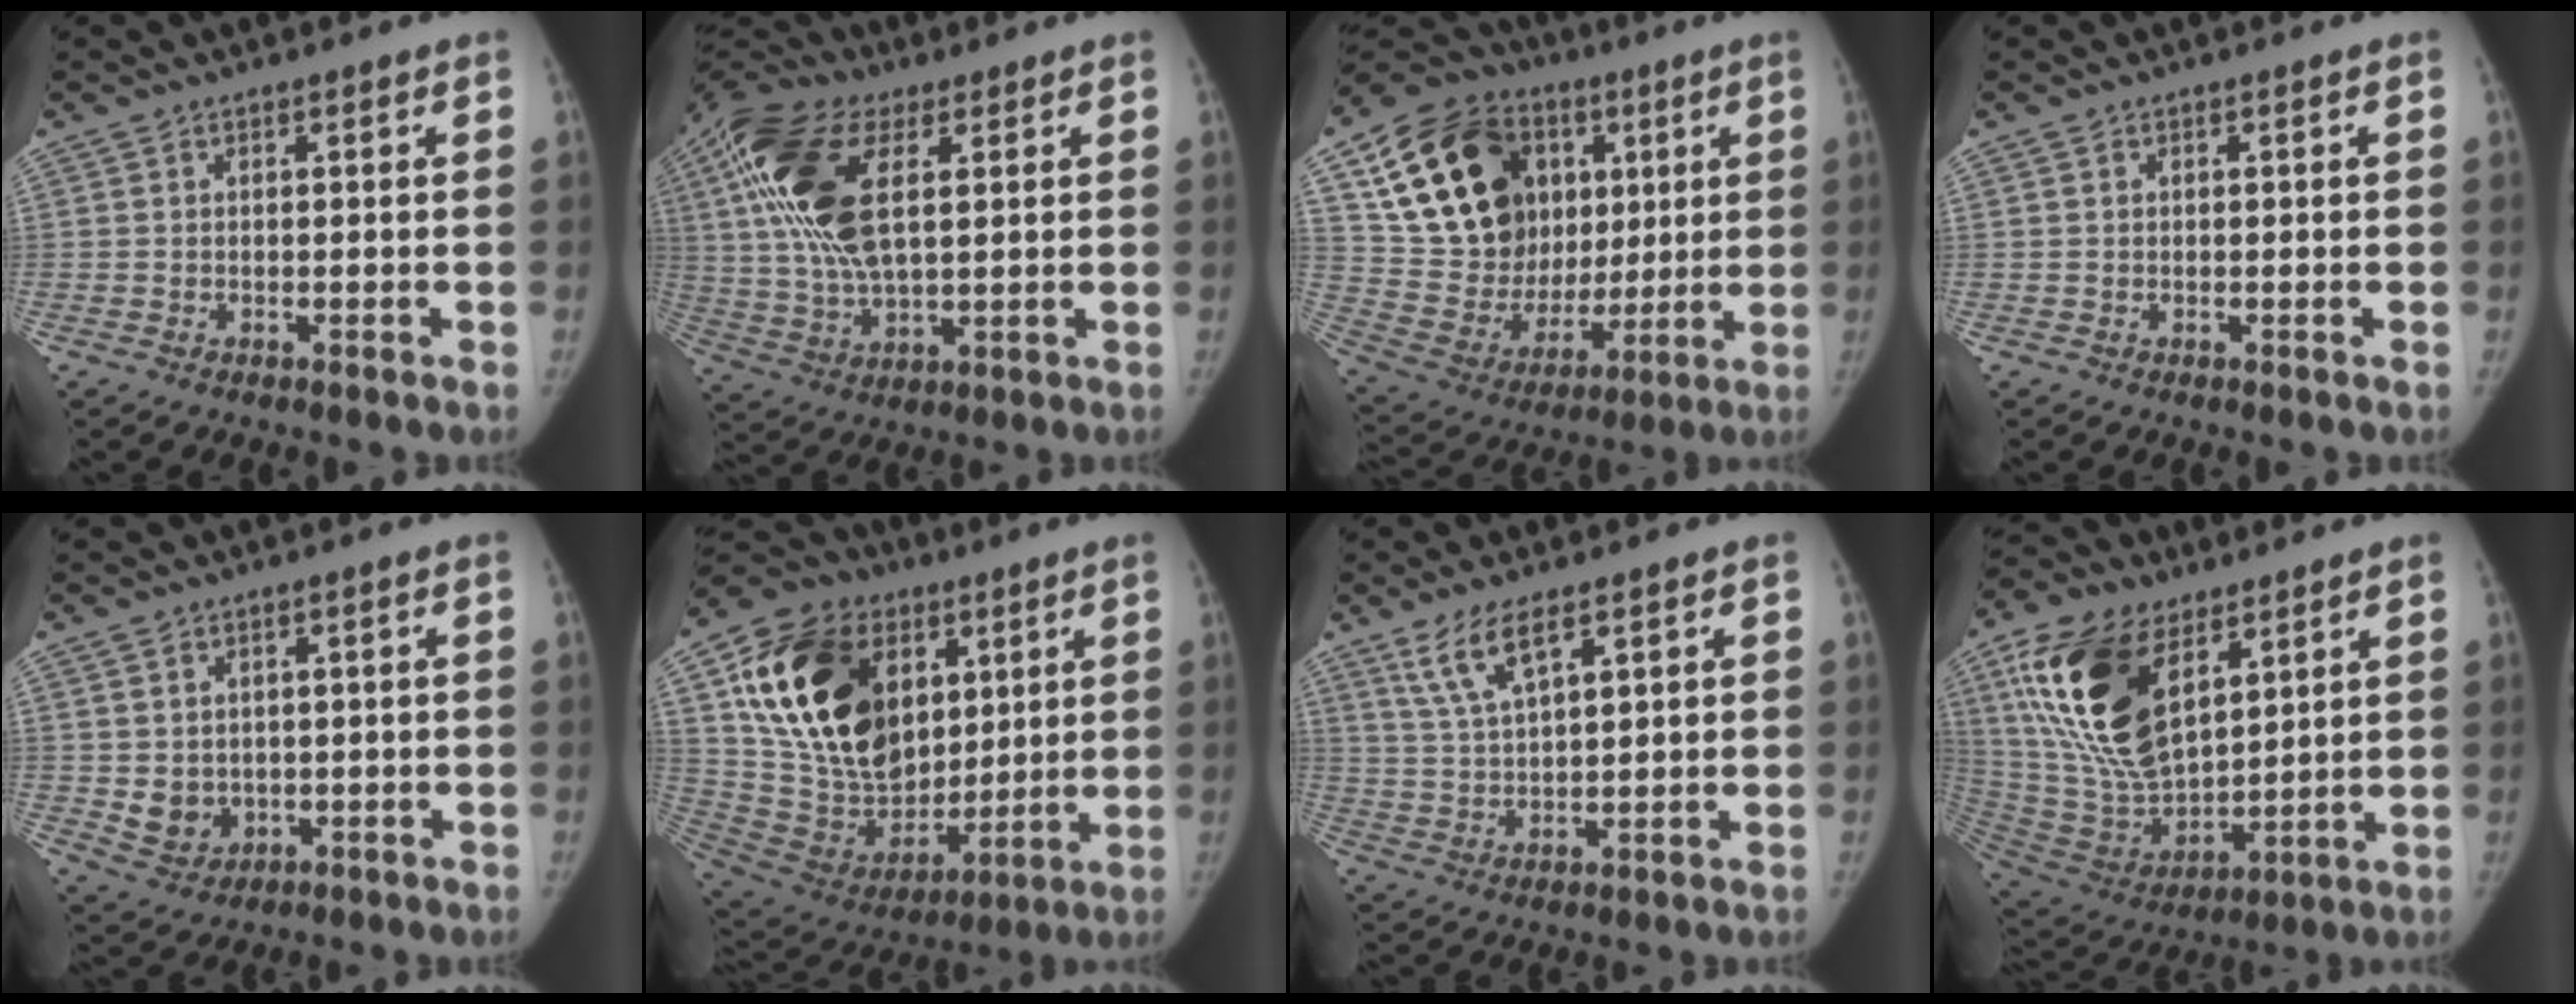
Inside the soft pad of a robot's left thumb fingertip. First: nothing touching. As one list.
[{"total": 19.8, "force": [5.5, 9.9, 16.2], "torque": [-0.338, 0.004, 0.095]}, {"total": 27.1, "force": [9.0, 19.7, 16.4], "torque": [-0.268, 0.009, 0.167]}, {"total": 0.0}, {"total": 5.7, "force": [-0.3, 5.0, 2.7], "torque": [-0.024, 0.004, 0.013]}, {"total": 28.3, "force": [8.6, 19.9, 18.3], "torque": [-0.319, -0.012, 0.162]}, {"total": 7.4, "force": [4.2, 2.5, 5.6], "torque": [-0.104, -0.014, 0.091]}, {"total": 23.3, "force": [9.9, 12.4, 17.0], "torque": [-0.313, -0.040, 0.193]}]